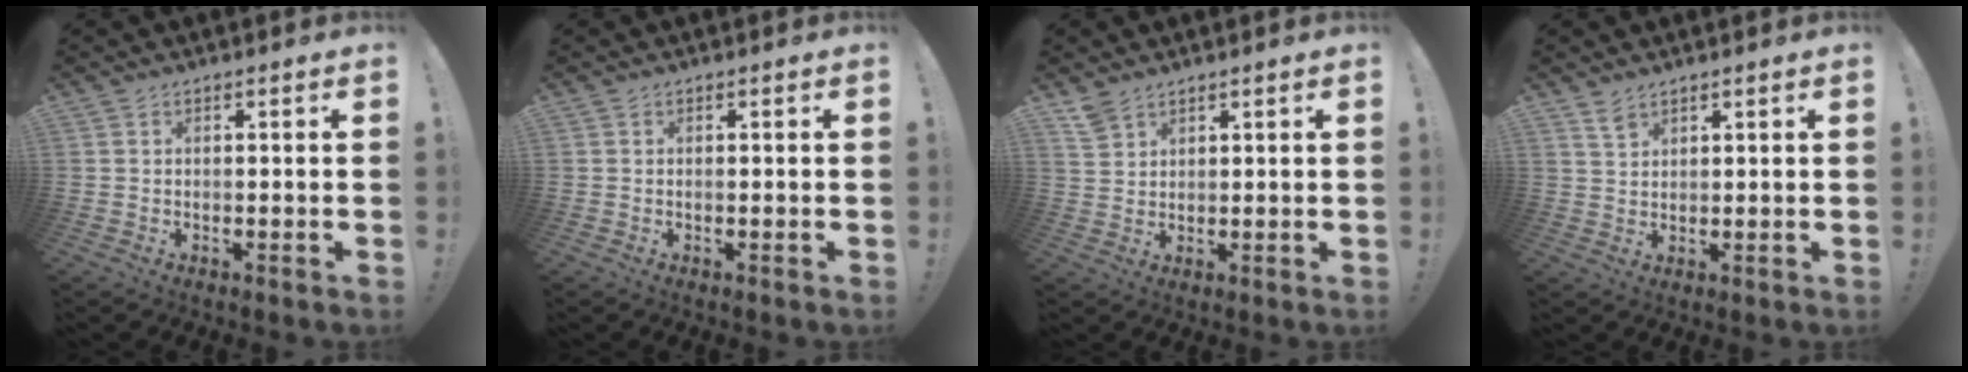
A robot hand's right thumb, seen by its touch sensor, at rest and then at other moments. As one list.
[{"total": 0.0}, {"total": 4.4, "force": [3.5, 2.2, 1.5], "torque": [-0.025, -0.019, 0.068]}, {"total": 3.6, "force": [2.8, 1.8, 1.4], "torque": [-0.010, -0.020, 0.049]}]